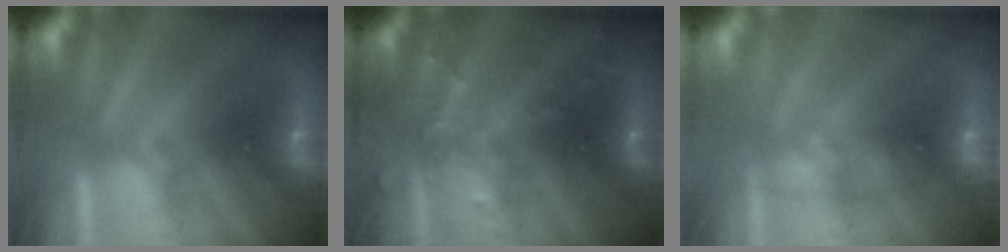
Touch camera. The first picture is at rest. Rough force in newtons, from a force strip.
{"total": 2.8}
{"total": 1.0}